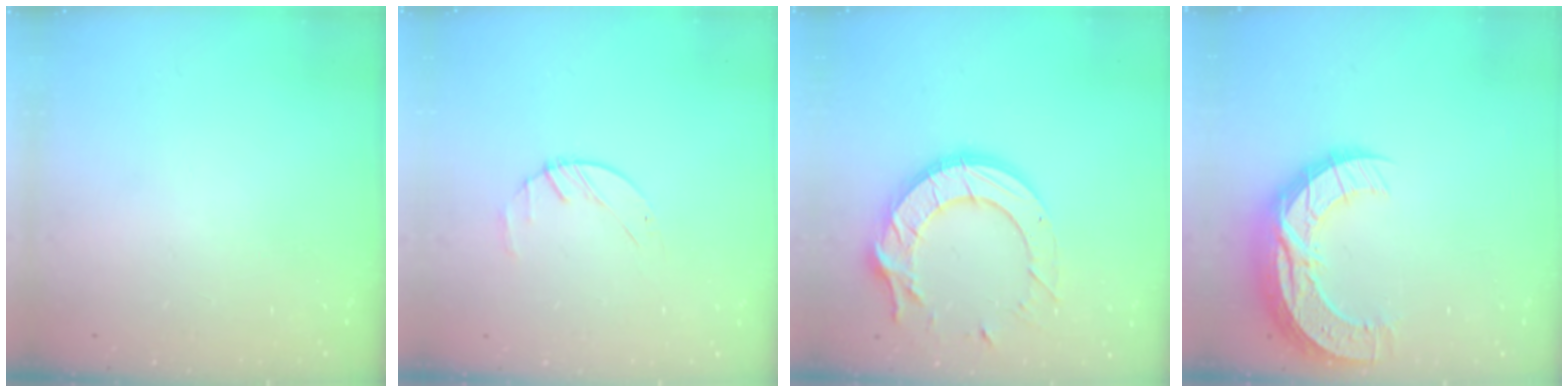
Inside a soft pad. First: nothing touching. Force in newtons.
{"total": 1.9, "press": 1.9, "slide": 0.3}
{"total": 16.0, "press": 15.9, "slide": 1.4}
{"total": 15.3, "press": 15.3, "slide": 1.1}